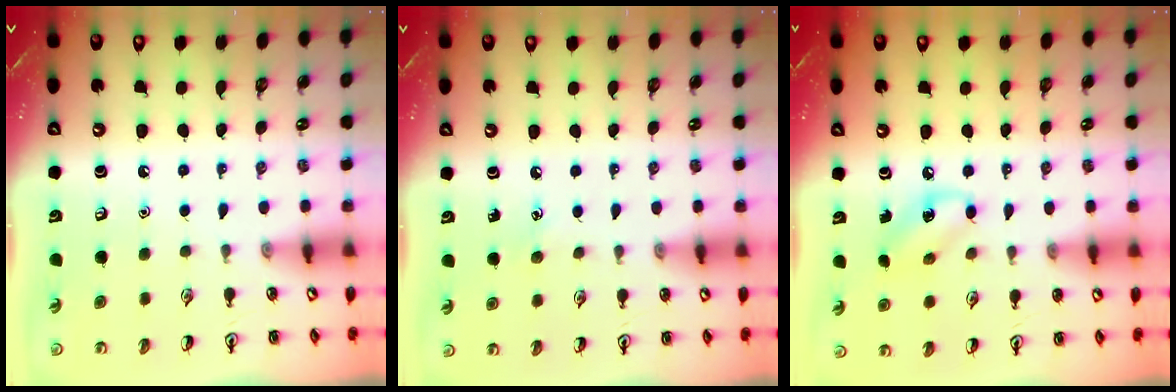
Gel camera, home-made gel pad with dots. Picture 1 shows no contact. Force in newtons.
{"total": 3.6, "press": 3.4, "slide": 1.2}
{"total": 5.7, "press": 5.6, "slide": 0.6}